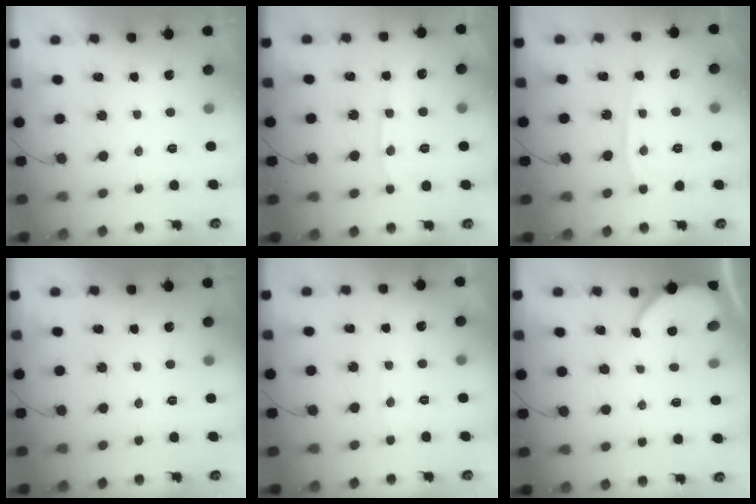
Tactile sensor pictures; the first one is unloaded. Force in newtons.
{"total": 7.7, "press": 7.6, "slide": 1.1}
{"total": 7.9, "press": 7.8, "slide": 1.1}
{"total": 0.0}
{"total": 2.9, "press": 2.9, "slide": 0.4}
{"total": 5.0, "press": 4.9, "slide": 0.5}